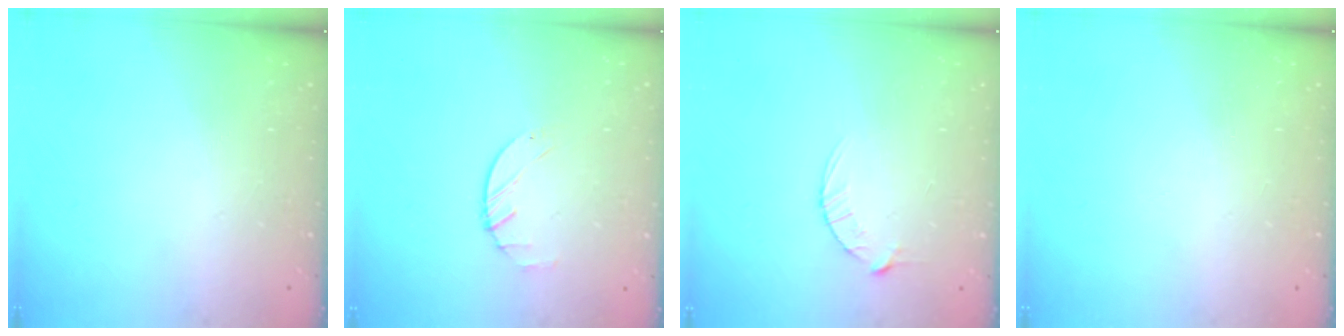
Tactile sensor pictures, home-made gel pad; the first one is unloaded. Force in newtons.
{"total": 1.2, "press": 1.2, "slide": 0.2}
{"total": 3.0, "press": 3.0, "slide": 0.4}
{"total": 0.0}